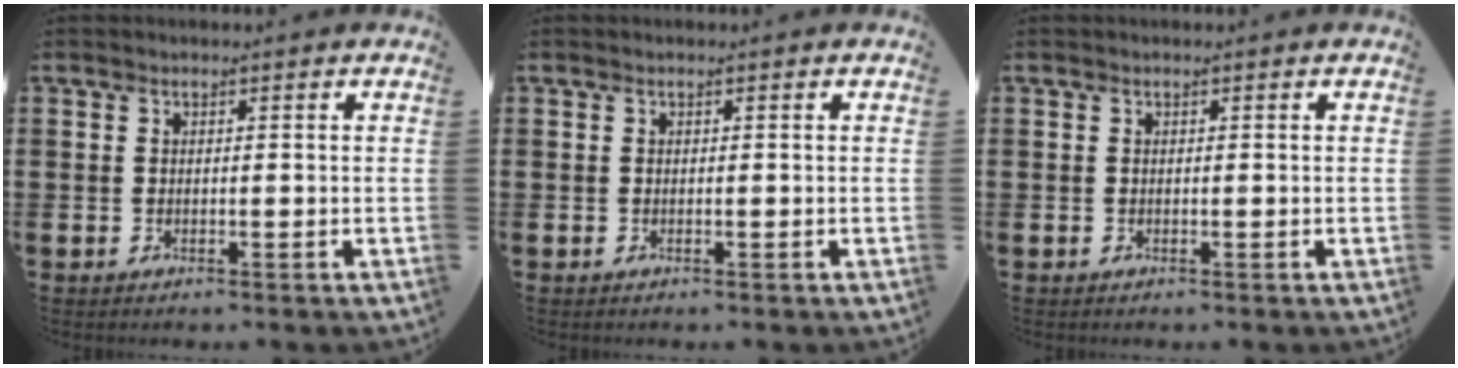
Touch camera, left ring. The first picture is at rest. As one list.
[{"total": 0.0}, {"total": 0.0}]